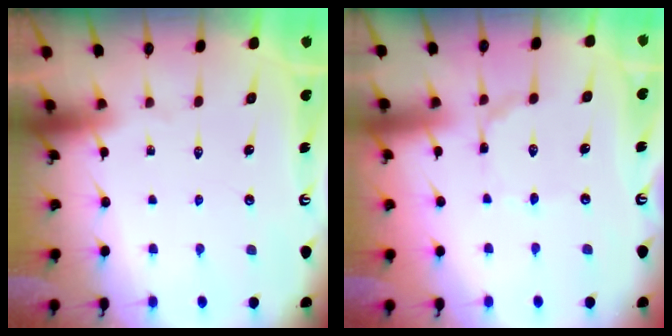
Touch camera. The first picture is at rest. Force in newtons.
{"total": 1.6, "press": 1.6, "slide": 0.1}